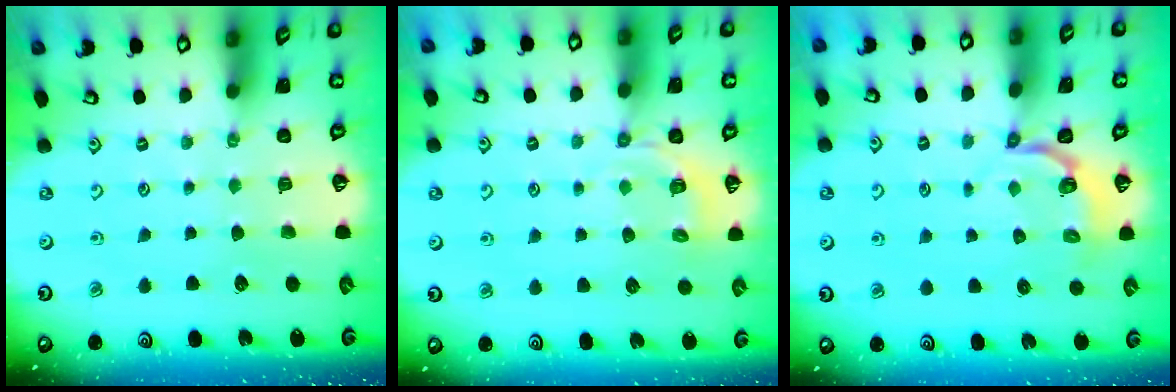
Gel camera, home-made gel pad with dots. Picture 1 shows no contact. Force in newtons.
{"total": 5.0, "press": 4.6, "slide": 2.0}
{"total": 3.4, "press": 2.5, "slide": 2.3}